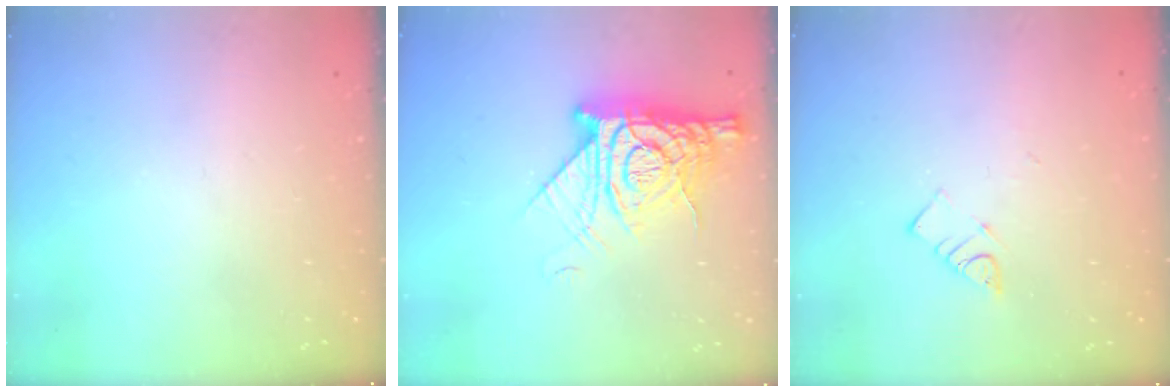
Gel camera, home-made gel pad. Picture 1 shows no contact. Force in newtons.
{"total": 14.8, "press": 14.7, "slide": 1.3}
{"total": 3.7, "press": 3.7, "slide": 0.4}